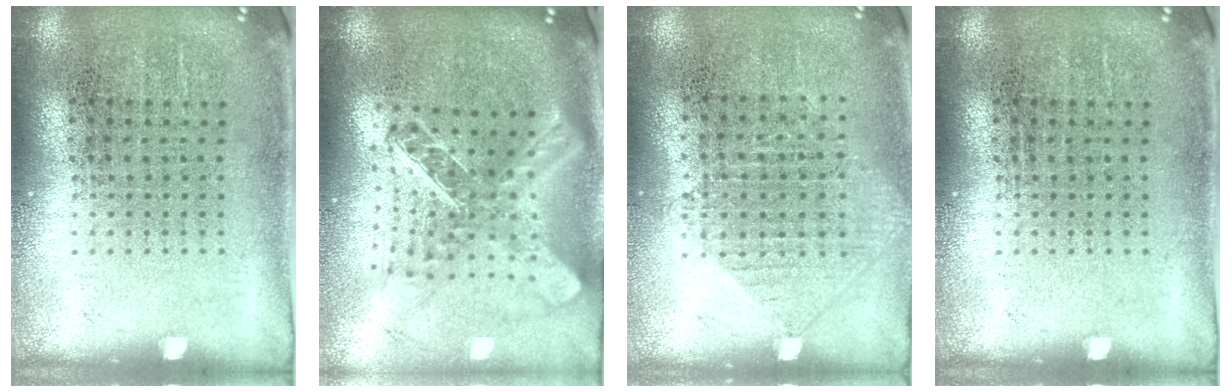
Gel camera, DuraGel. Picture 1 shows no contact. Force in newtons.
{"total": 2.5, "press": 2.0, "slide": 1.6}
{"total": 1.0, "press": 0.9, "slide": 0.2}
{"total": 0.0}